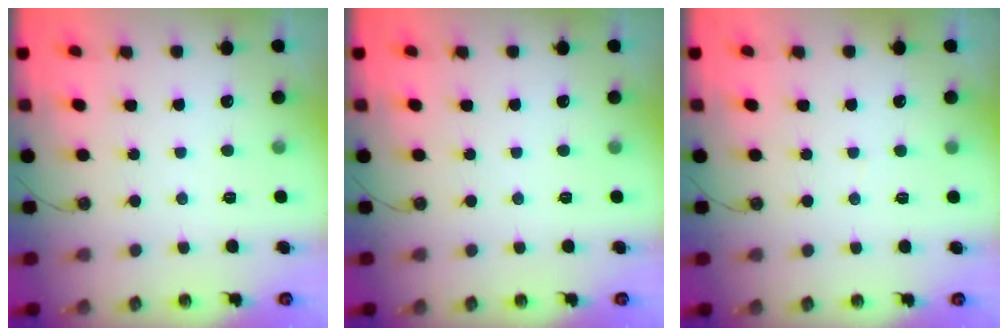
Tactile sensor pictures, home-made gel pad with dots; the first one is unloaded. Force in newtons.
{"total": 0.0}
{"total": 1.9, "press": 1.9, "slide": 0.2}